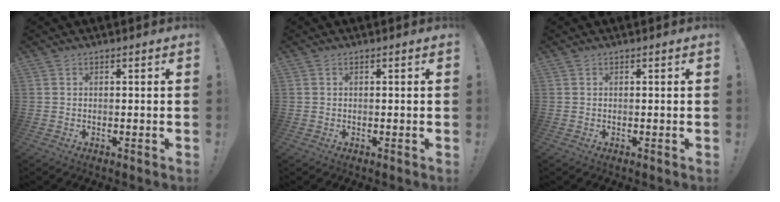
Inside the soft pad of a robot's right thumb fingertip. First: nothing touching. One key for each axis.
{"total": 0.0}
{"total": 0.0}